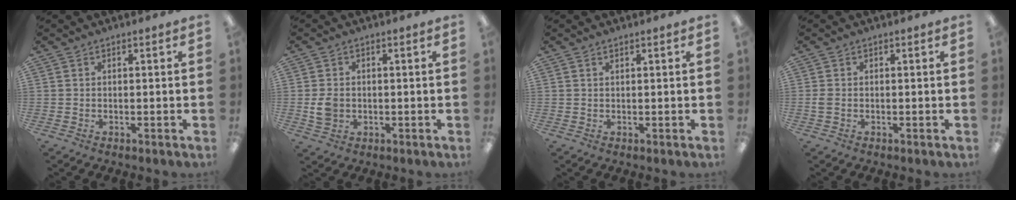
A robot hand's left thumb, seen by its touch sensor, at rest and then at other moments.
{"total": 4.4, "force": [-0.4, 3.6, 2.4], "torque": [-0.041, 0.003, -0.008]}
{"total": 0.6, "force": [0.4, 0.2, 0.3], "torque": [-0.007, 0.002, 0.008]}
{"total": 1.7, "force": [-0.3, 1.1, 1.2], "torque": [-0.022, 0.004, -0.005]}